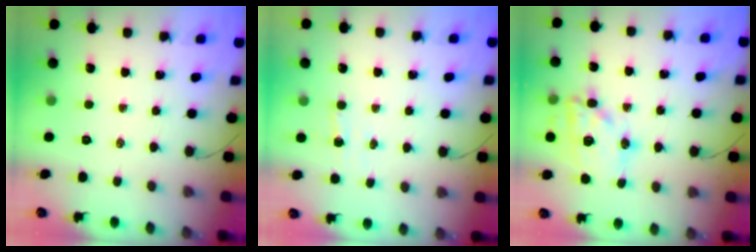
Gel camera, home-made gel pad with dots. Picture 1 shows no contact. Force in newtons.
{"total": 3.5, "press": 3.4, "slide": 0.8}
{"total": 16.1, "press": 15.9, "slide": 2.5}